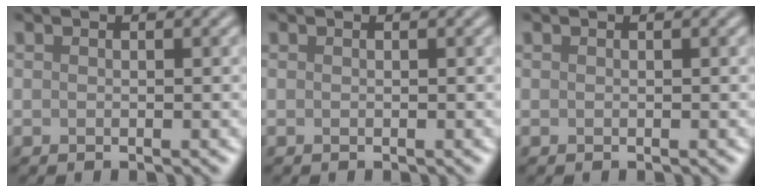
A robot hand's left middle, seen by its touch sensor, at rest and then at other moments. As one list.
[{"total": 0.0}, {"total": 0.0}]